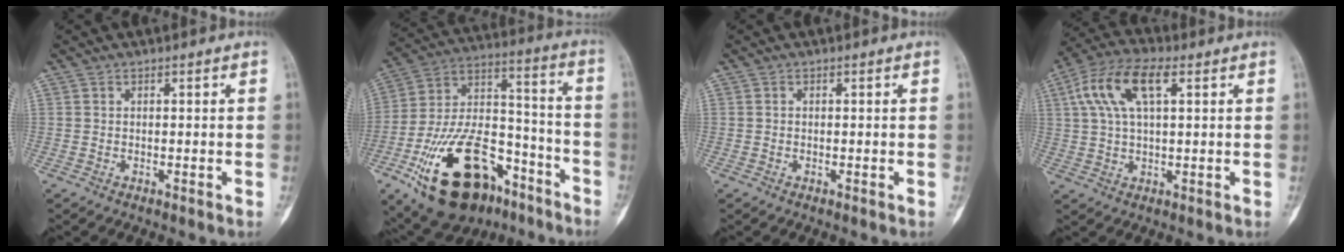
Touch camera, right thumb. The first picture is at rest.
{"total": 27.5, "force": [-14.8, 14.8, 18.0], "torque": [-0.338, 0.073, -0.241]}
{"total": 0.0}
{"total": 11.6, "force": [3.9, 5.1, 9.6], "torque": [-0.199, 0.023, 0.071]}